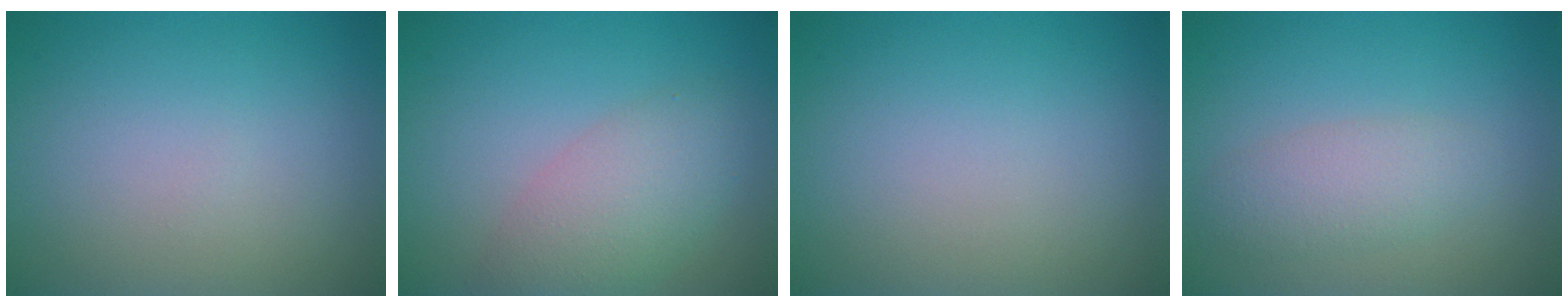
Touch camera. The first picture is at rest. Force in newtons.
{"total": 4.5, "press": 4.5, "slide": 0.3}
{"total": 0.0}
{"total": 2.7, "press": 2.7, "slide": 0.0}